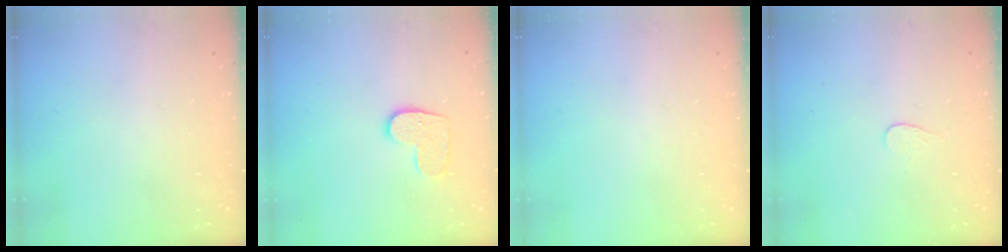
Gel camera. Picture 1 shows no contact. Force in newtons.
{"total": 8.4, "press": 8.4, "slide": 0.4}
{"total": 0.0}
{"total": 3.4, "press": 3.4, "slide": 0.4}